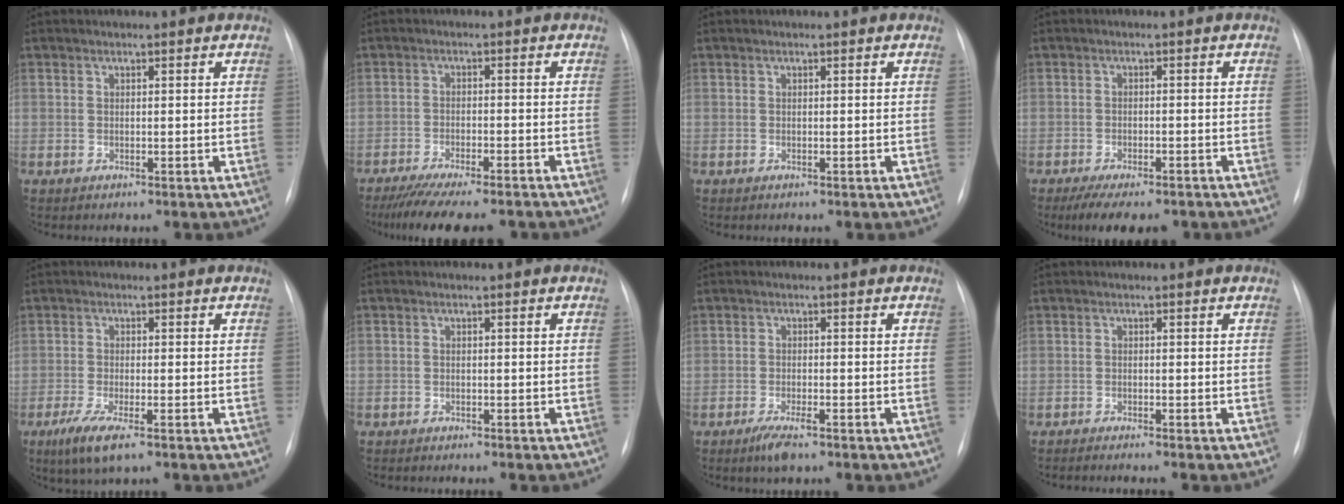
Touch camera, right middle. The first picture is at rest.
{"total": 14.3, "force": [-12.3, 2.3, 6.9], "torque": [-0.117, -0.023, -0.176]}
{"total": 0.0}
{"total": 9.2, "force": [-7.2, 3.1, 4.8], "torque": [-0.064, -0.007, -0.102]}
{"total": 5.3, "force": [-3.1, 0.8, 4.3], "torque": [-0.092, -0.017, -0.056]}
{"total": 2.4, "force": [-2.0, 0.8, 0.9], "torque": [-0.010, -0.002, -0.022]}
{"total": 3.3, "force": [-2.2, 0.7, 2.4], "torque": [-0.052, -0.005, -0.040]}
{"total": 3.3, "force": [-2.9, -0.2, 1.6], "torque": [-0.015, -0.003, -0.040]}